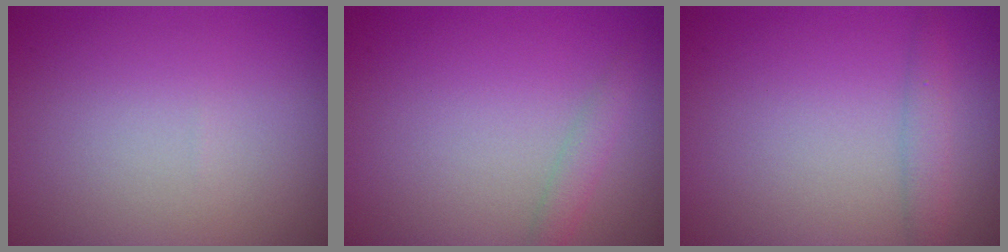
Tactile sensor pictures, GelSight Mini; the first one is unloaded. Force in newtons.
{"total": 1.3, "press": 1.3, "slide": 0.0}
{"total": 1.7, "press": 1.7, "slide": 0.1}